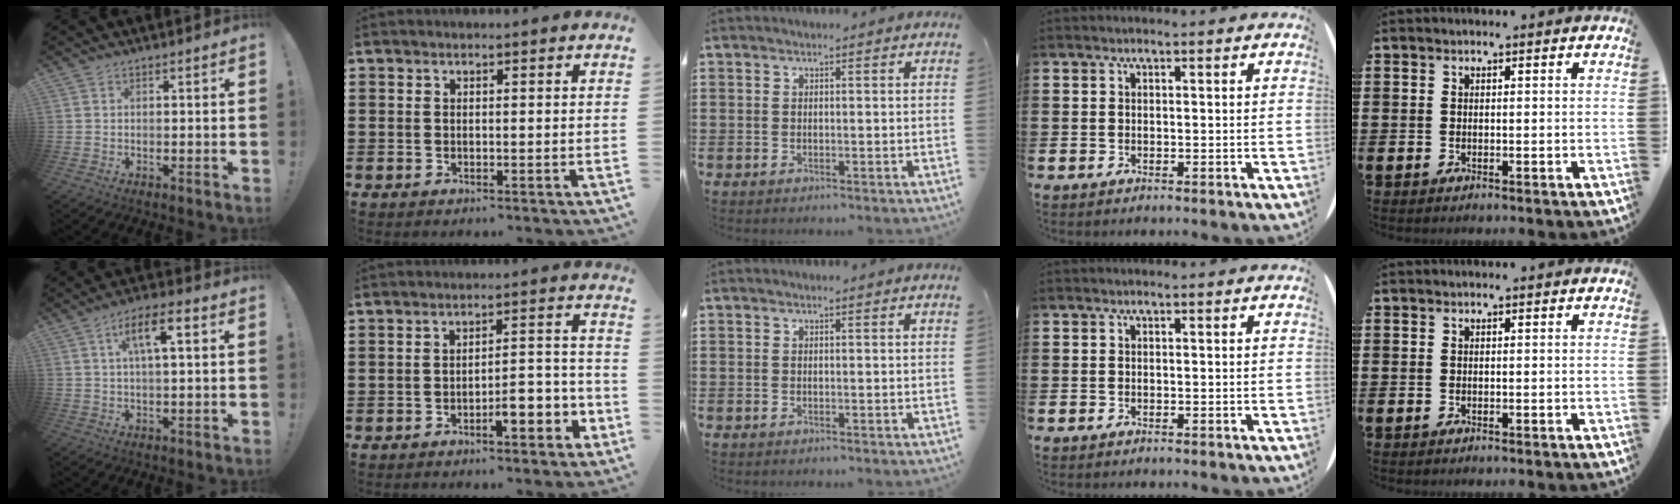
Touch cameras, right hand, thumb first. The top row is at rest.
{"thumb": {"total": 8.9, "force": [2.6, 2.7, 8.1], "torque": [-0.134, 0.006, 0.038]}, "index": {"total": 5.5, "force": [-3.2, 1.5, 4.1], "torque": [-0.059, 0.005, -0.060]}}